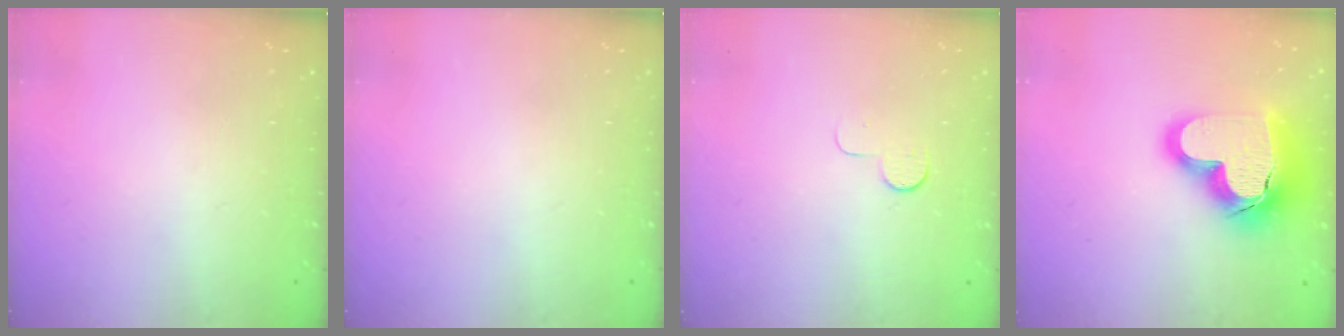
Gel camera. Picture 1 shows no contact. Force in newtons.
{"total": 0.0}
{"total": 5.1, "press": 5.1, "slide": 0.5}
{"total": 22.8, "press": 22.6, "slide": 2.2}